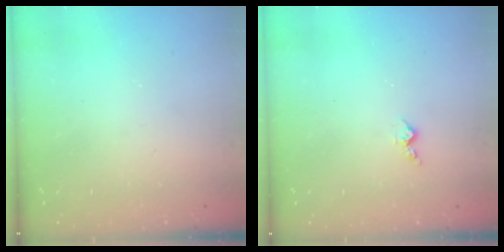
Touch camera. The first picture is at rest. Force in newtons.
{"total": 3.4, "press": 3.4, "slide": 0.4}